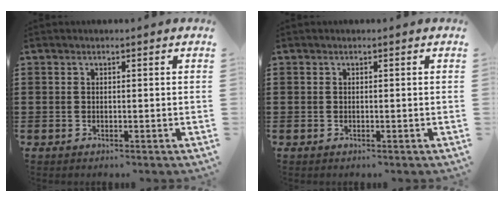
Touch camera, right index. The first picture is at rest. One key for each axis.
{"total": 0.0}